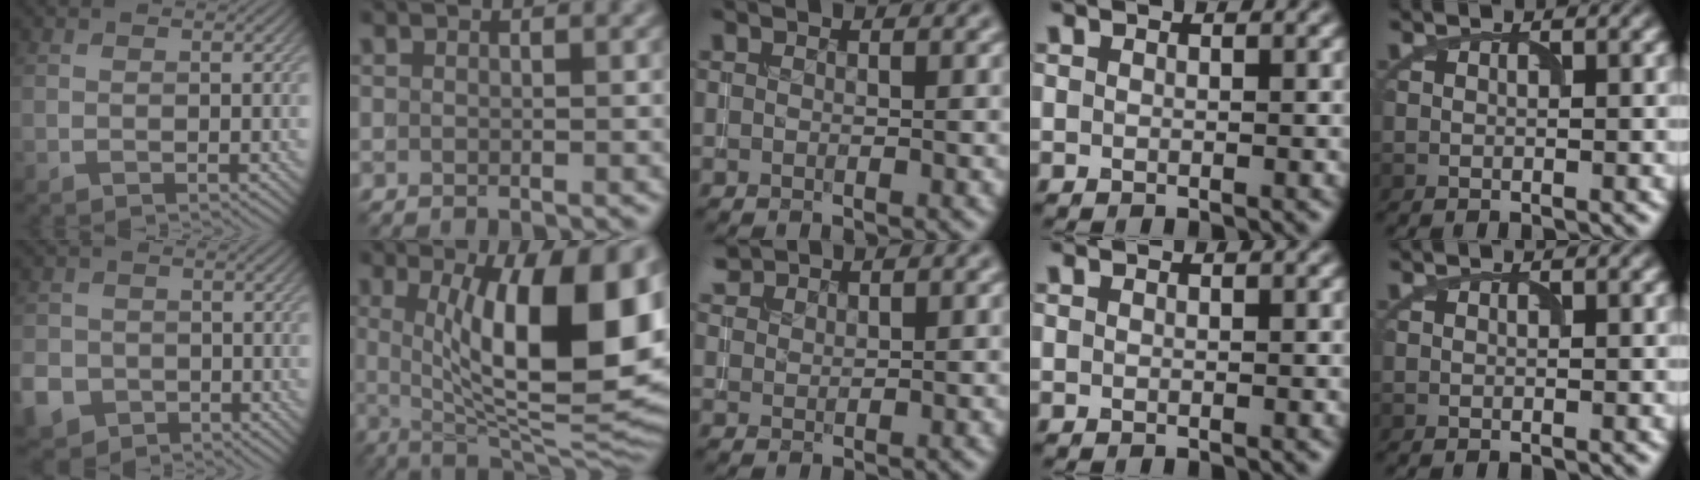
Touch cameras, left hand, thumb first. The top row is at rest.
{"thumb": {"total": 5.9, "force": [-2.5, 5.0, 1.9], "torque": [-0.055, -0.020, -0.057]}, "index": {"total": 15.6, "force": [2.9, 5.3, 14.4], "torque": [-0.175, 0.002, 0.041]}, "middle": {"total": 2.0, "force": [1.9, 0.4, 0.3], "torque": [-0.007, 0.007, 0.044]}}